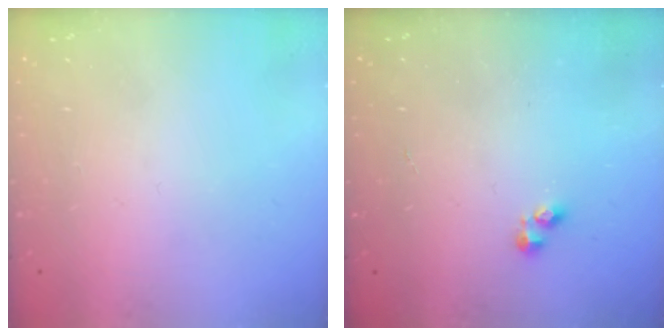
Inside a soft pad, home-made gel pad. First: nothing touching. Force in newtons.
{"total": 2.3, "press": 2.2, "slide": 0.3}